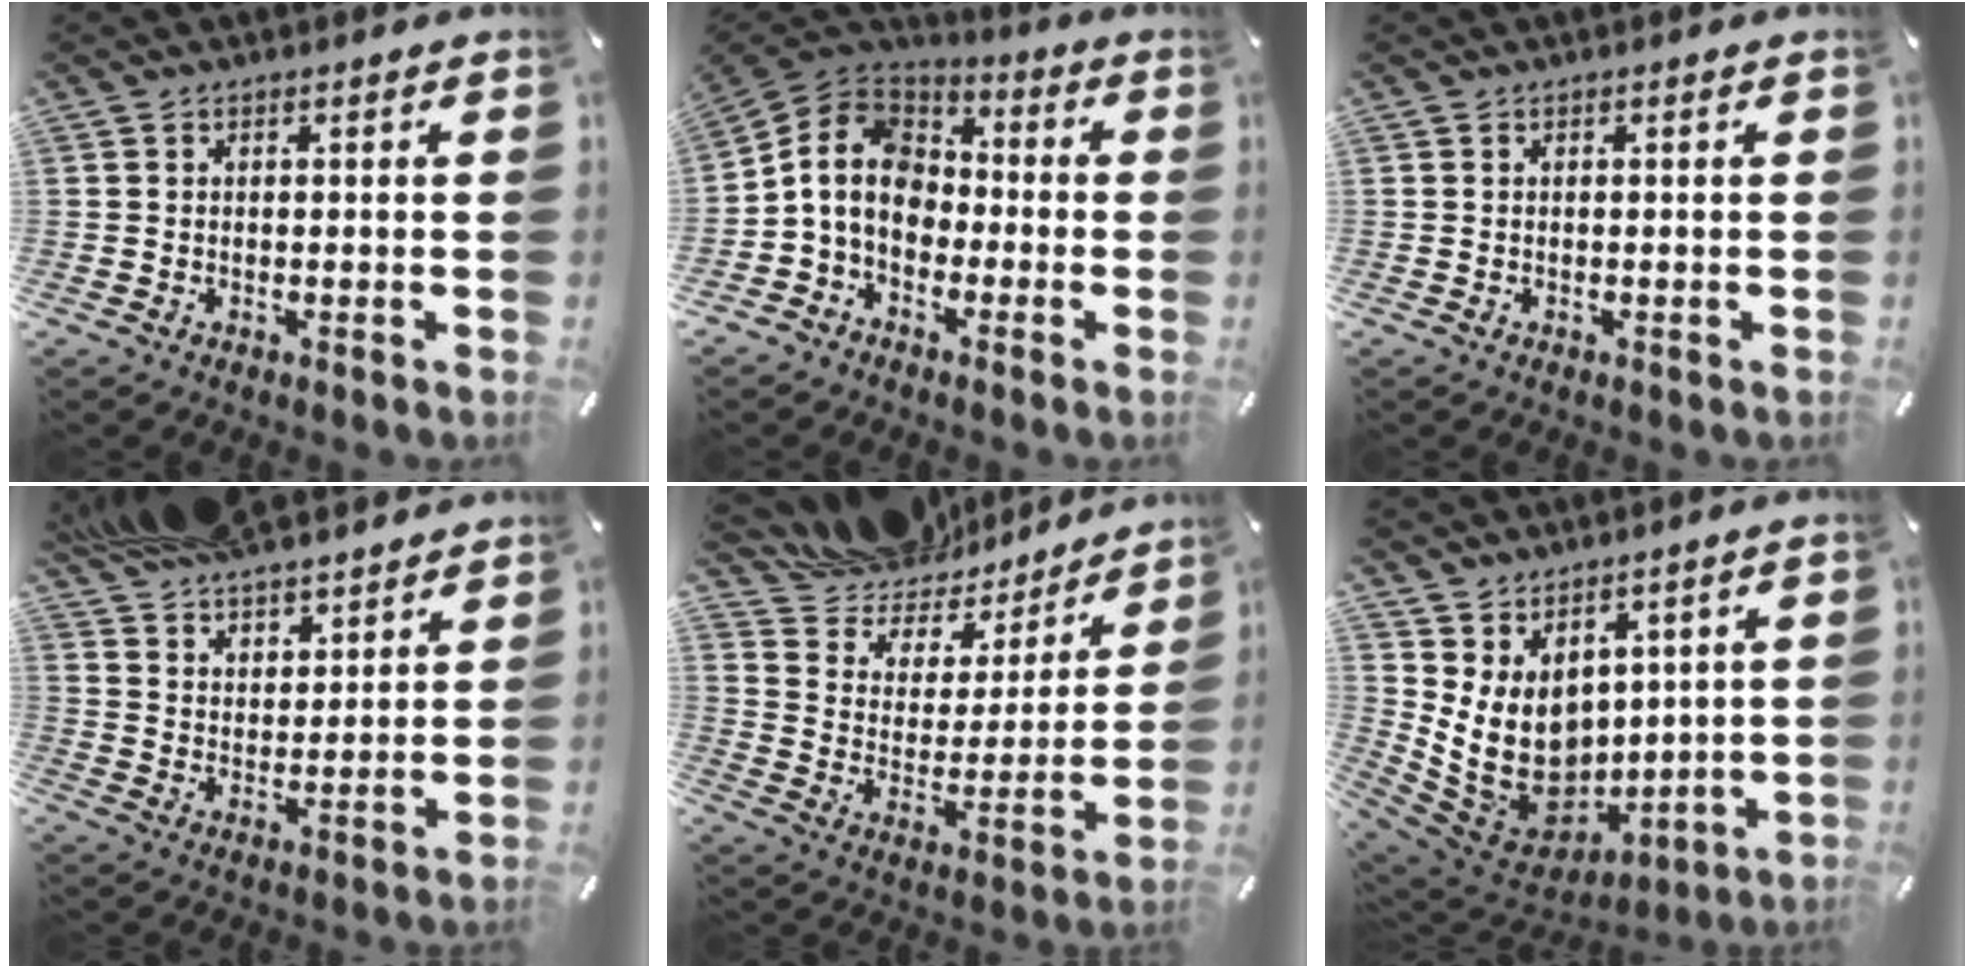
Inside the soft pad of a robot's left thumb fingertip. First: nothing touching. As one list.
[{"total": 10.9, "force": [-2.5, 9.1, 5.4], "torque": [-0.137, 0.024, -0.049]}, {"total": 0.0}, {"total": 10.8, "force": [9.7, 4.4, 2.1], "torque": [-0.074, -0.055, 0.186]}, {"total": 13.1, "force": [11.9, 5.5, -0.2], "torque": [-0.014, -0.127, 0.212]}, {"total": 11.9, "force": [2.8, 10.1, 5.7], "torque": [-0.125, -0.042, 0.065]}]